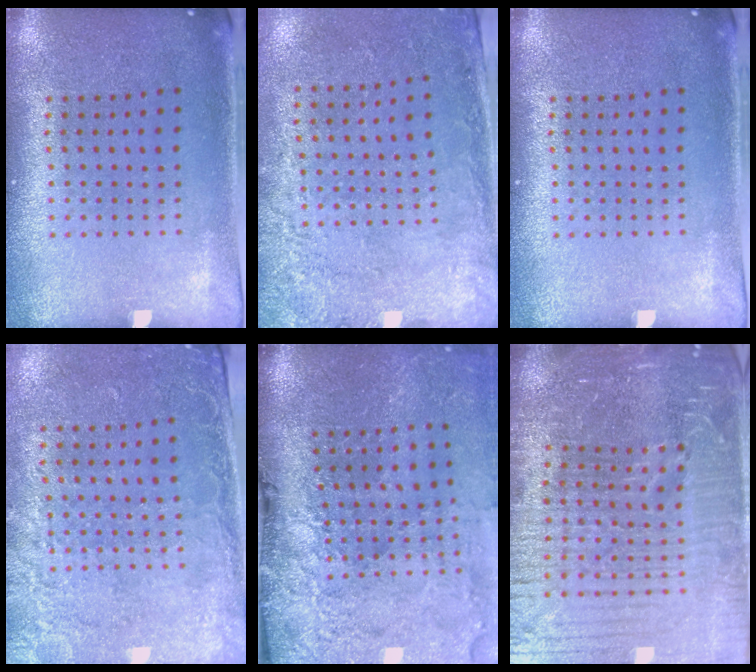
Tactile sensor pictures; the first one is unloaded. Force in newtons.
{"total": 2.8, "press": 2.0, "slide": 1.9}
{"total": 0.0}
{"total": 2.5, "press": 2.1, "slide": 1.4}
{"total": 5.0, "press": 3.8, "slide": 3.3}
{"total": 7.0, "press": 6.1, "slide": 3.5}